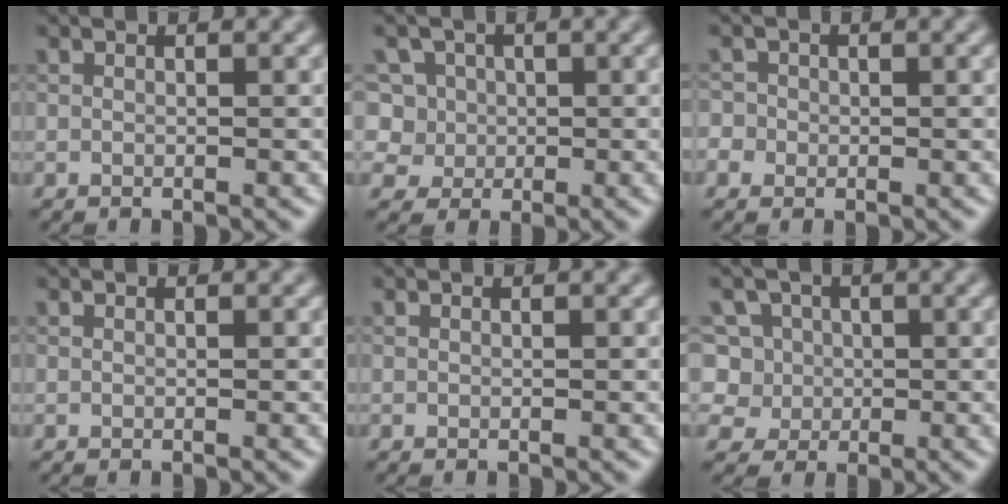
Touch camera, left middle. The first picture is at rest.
{"total": 8.1, "force": [2.6, 6.9, 3.4], "torque": [-0.062, 0.035, 0.014]}
{"total": 2.2, "force": [-0.1, 2.1, 0.7], "torque": [-0.003, 0.017, -0.015]}
{"total": 0.0}
{"total": 0.0}
{"total": 8.3, "force": [1.9, 7.4, 3.5], "torque": [-0.062, 0.039, 0.003]}